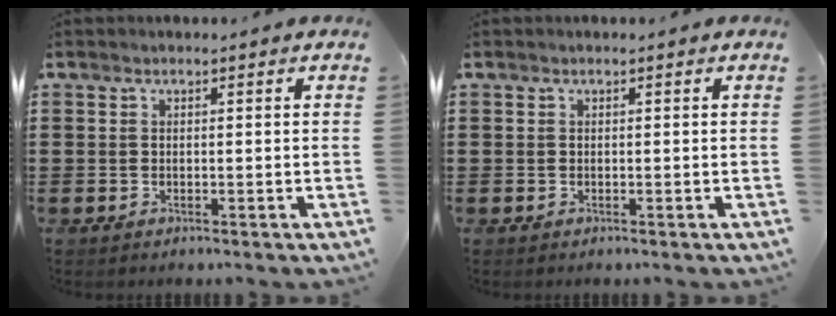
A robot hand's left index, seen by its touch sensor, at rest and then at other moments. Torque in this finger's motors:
{"motor_torque": [0.00, 0.00, 0.03, -0.01]}